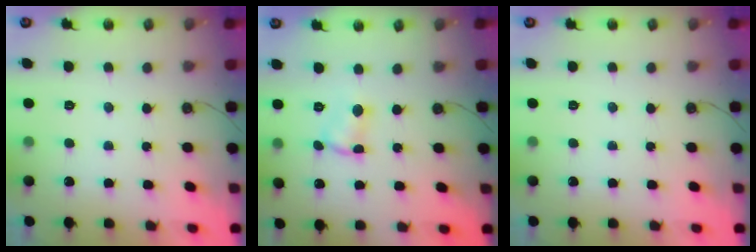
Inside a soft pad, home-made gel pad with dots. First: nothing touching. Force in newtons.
{"total": 2.3, "press": 2.3, "slide": 0.1}
{"total": 0.0}